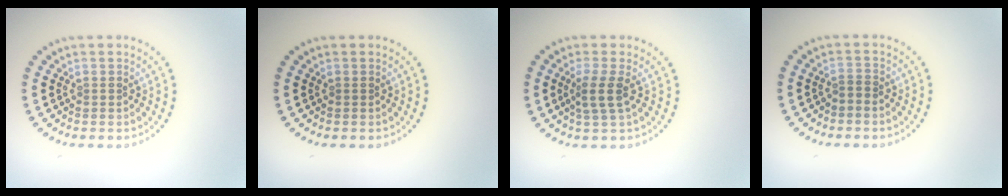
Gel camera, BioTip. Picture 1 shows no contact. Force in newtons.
{"total": 0.0}
{"total": 2.3, "press": 1.9, "slide": 1.4}
{"total": 0.6, "press": 0.3, "slide": 0.5}